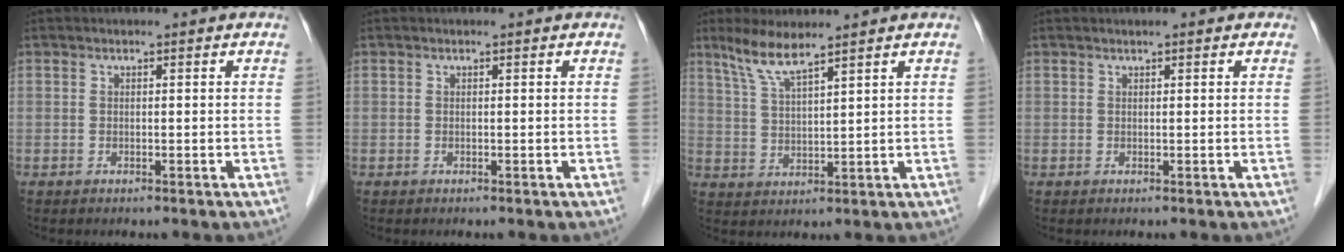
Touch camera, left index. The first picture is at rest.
{"total": 0.0}
{"total": 5.5, "force": [4.4, 0.0, 3.4], "torque": [-0.074, 0.000, 0.090]}
{"total": 0.8, "force": [0.6, 0.4, 0.4], "torque": [-0.013, 0.007, 0.007]}